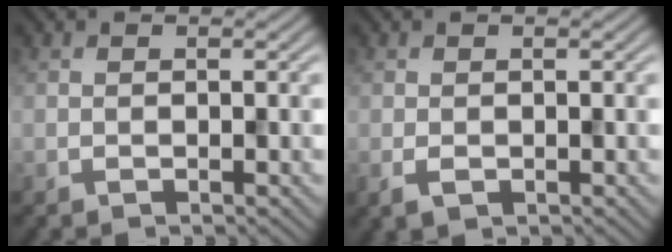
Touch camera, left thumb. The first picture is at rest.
{"total": 1.5, "force": [-0.4, 1.0, 1.0], "torque": [-0.029, -0.004, -0.005]}